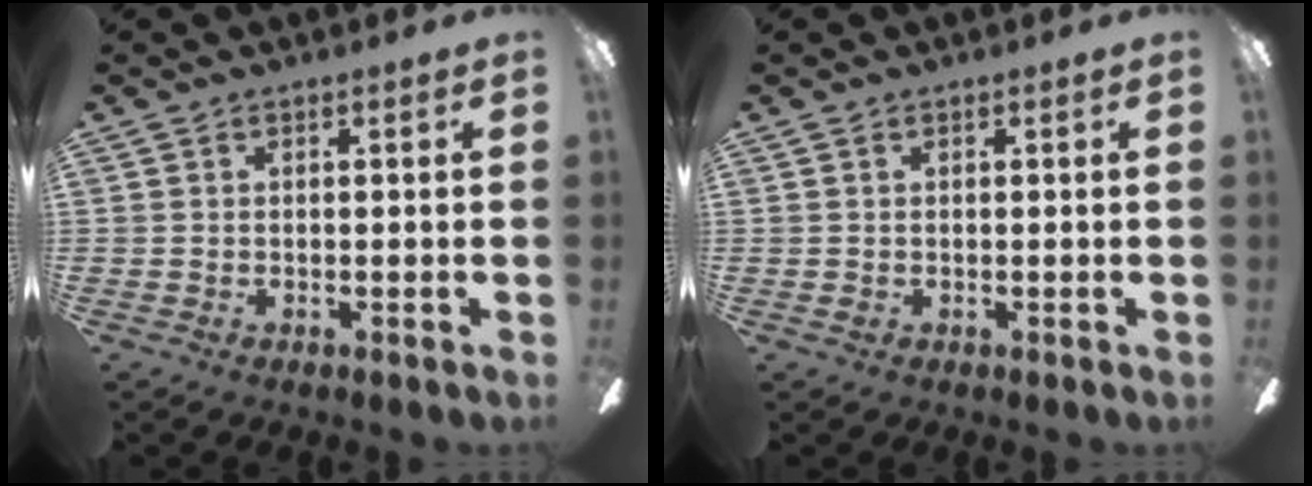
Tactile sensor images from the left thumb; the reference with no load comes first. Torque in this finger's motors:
{"motor_torque": [-0.30, 0.39, 0.42, 0.09, 0.00]}